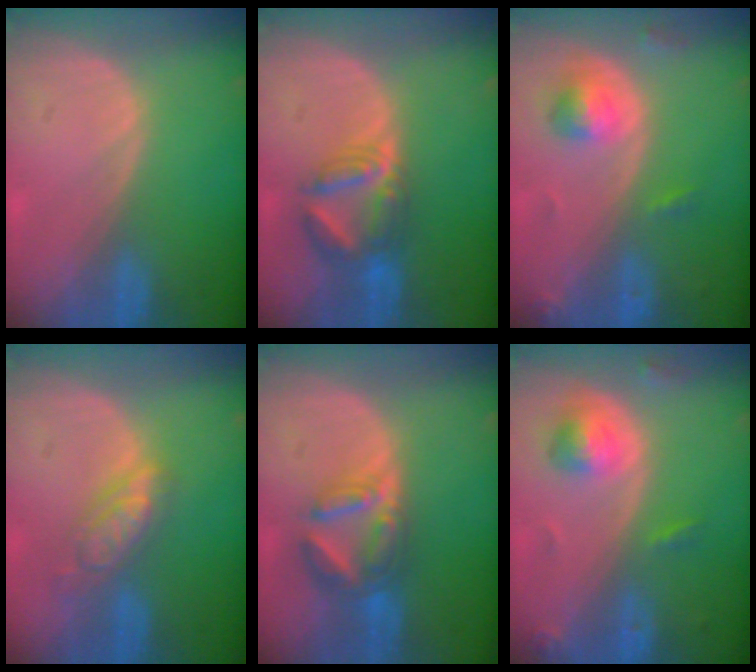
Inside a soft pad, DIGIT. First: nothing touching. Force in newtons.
{"total": 6.4, "press": 6.3, "slide": 0.9}
{"total": 4.4, "press": 4.4, "slide": 0.6}
{"total": 5.5, "press": 5.0, "slide": 2.4}
{"total": 7.2, "press": 6.2, "slide": 3.5}
{"total": 5.0, "press": 4.8, "slide": 1.5}